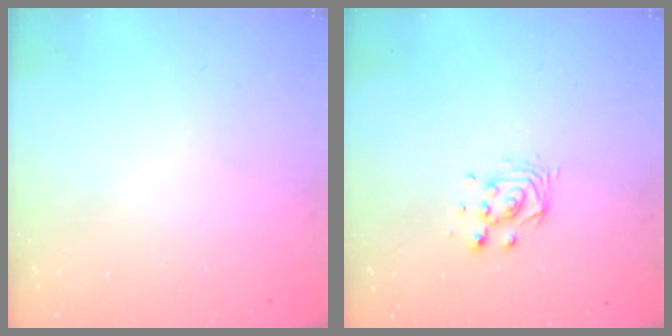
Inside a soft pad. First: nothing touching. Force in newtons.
{"total": 5.0, "press": 5.0, "slide": 0.1}